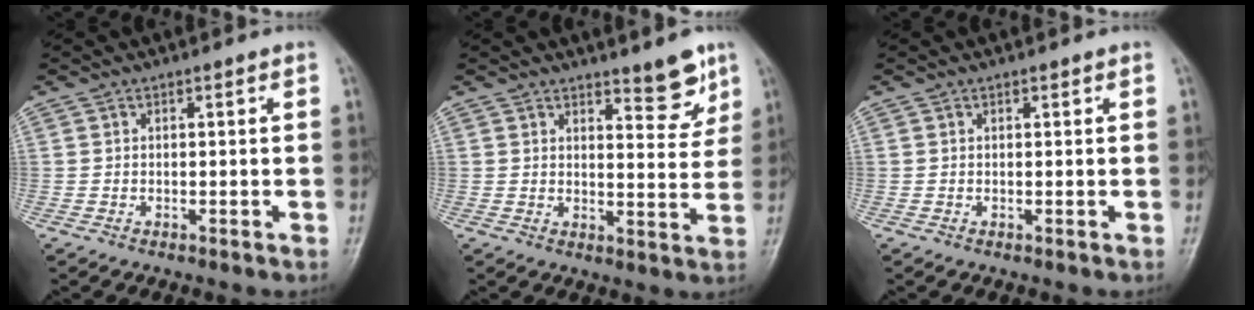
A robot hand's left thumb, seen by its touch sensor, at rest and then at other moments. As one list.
[{"total": 6.2, "force": [4.7, 1.7, 3.6], "torque": [-0.023, -0.039, 0.064]}, {"total": 0.0}]